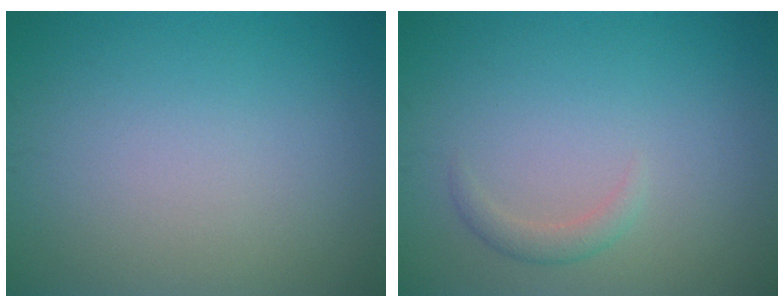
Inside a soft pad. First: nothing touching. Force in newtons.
{"total": 1.2, "press": 1.2, "slide": 0.0}